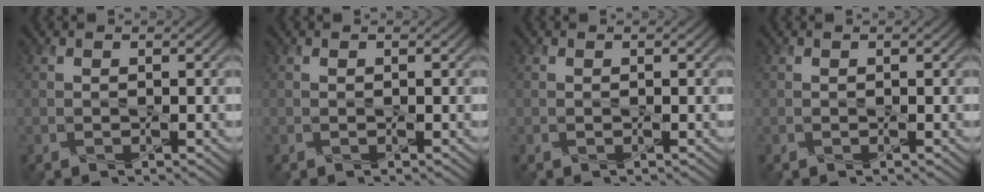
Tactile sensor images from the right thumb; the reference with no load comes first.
{"total": 0.0}
{"total": 0.0}
{"total": 0.0}